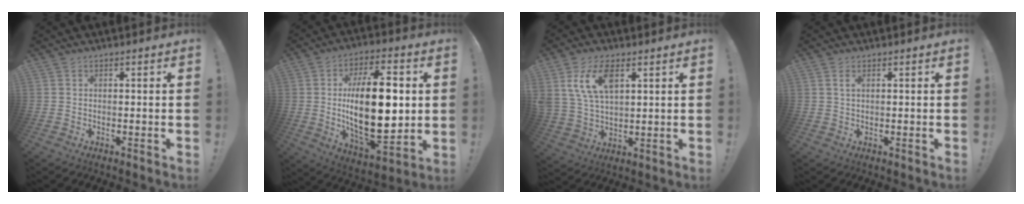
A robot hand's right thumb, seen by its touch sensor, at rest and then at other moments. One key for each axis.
{"total": 25.2, "fx": 1.8, "fy": 11.8, "fz": 22.2, "tx": -0.395, "ty": -0.010, "tz": 0.028}
{"total": 11.3, "fx": 4.9, "fy": 6.4, "fz": 8.0, "tx": -0.157, "ty": -0.004, "tz": 0.090}
{"total": 1.7, "fx": 0.5, "fy": 0.4, "fz": 1.5, "tx": -0.025, "ty": -0.001, "tz": 0.007}